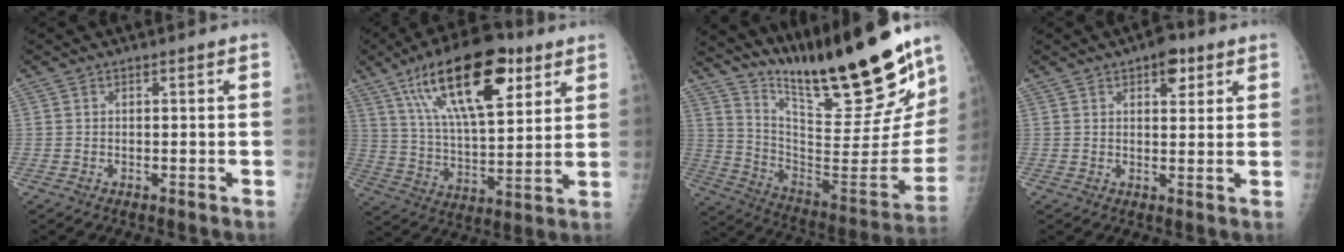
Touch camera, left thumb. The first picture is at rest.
{"total": 22.4, "force": [11.4, 9.1, 17.0], "torque": [-0.258, -0.031, 0.195]}
{"total": 29.4, "force": [23.3, 3.8, 17.4], "torque": [-0.250, -0.153, 0.364]}
{"total": 5.2, "force": [2.9, 2.7, 3.4], "torque": [-0.025, -0.010, 0.034]}